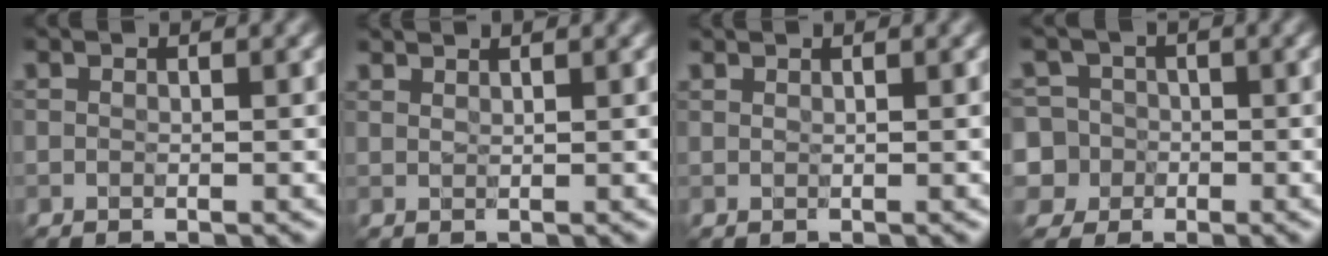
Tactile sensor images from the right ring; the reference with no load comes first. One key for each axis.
{"total": 1.3, "fx": 1.2, "fy": 0.1, "fz": 0.2, "tx": -0.003, "ty": -0.003, "tz": 0.018}
{"total": 0.6, "fx": 0.6, "fy": 0.1, "fz": 0.0, "tx": 0.000, "ty": -0.003, "tz": 0.012}
{"total": 7.2, "fx": -1.2, "fy": 6.8, "fz": 2.0, "tx": -0.039, "ty": 0.024, "tz": -0.059}